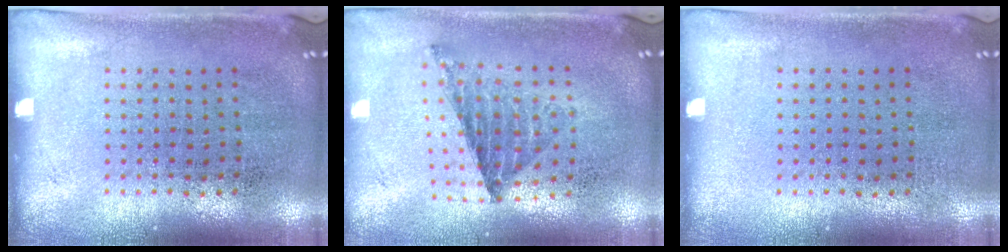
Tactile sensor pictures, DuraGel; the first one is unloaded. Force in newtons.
{"total": 0.8, "press": 0.8, "slide": 0.1}
{"total": 0.0}